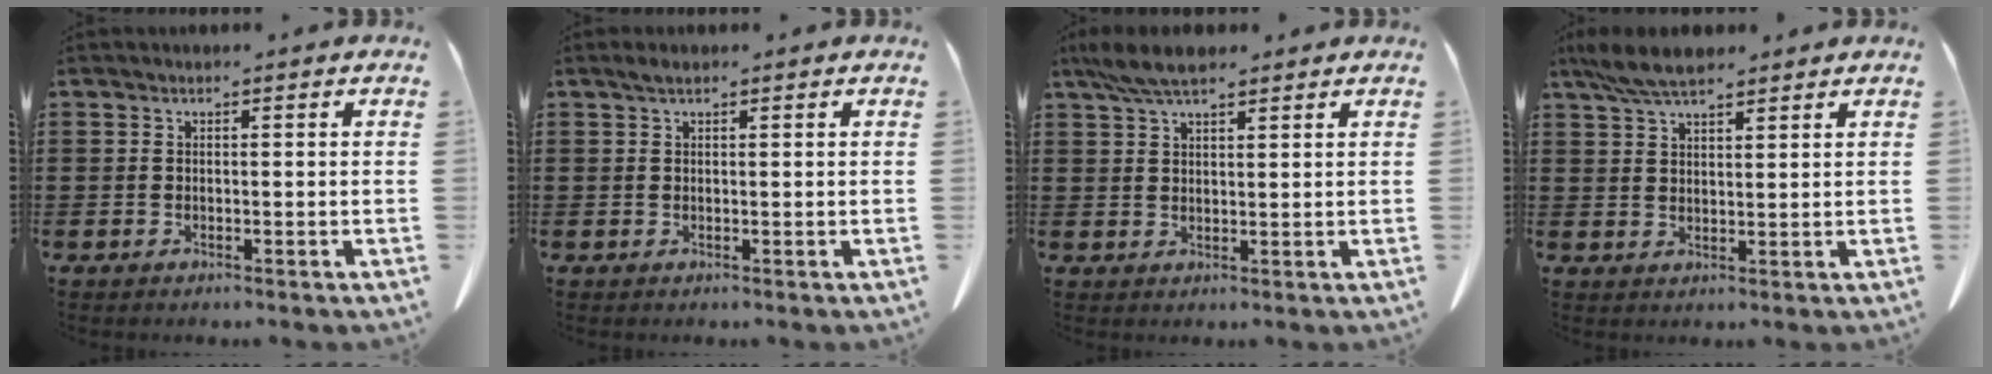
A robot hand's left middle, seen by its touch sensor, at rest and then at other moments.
{"total": 0.9, "force": [0.6, 0.4, 0.7], "torque": [-0.016, 0.002, 0.010]}
{"total": 5.4, "force": [4.1, 1.3, 3.3], "torque": [-0.075, -0.004, 0.078]}
{"total": 5.8, "force": [4.7, 1.2, 3.2], "torque": [-0.073, -0.008, 0.089]}